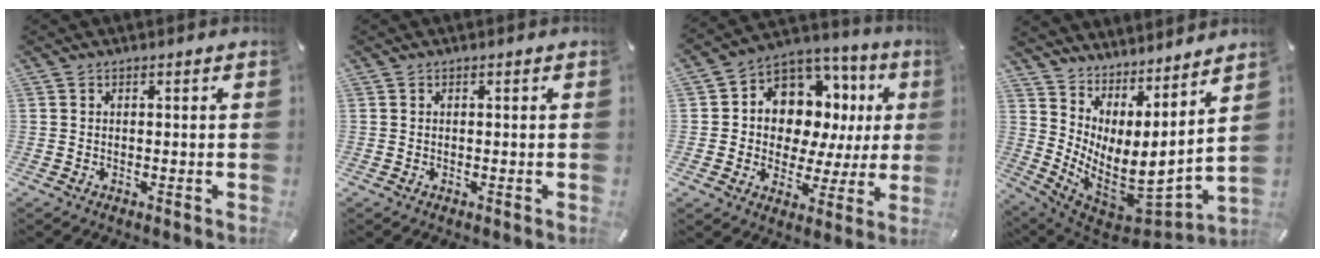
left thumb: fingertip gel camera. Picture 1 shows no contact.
{"total": 0.0}
{"total": 11.1, "force": [4.3, 9.2, 4.4], "torque": [-0.072, -0.048, 0.086]}
{"total": 6.0, "force": [1.5, 3.0, 5.0], "torque": [-0.100, -0.080, 0.027]}